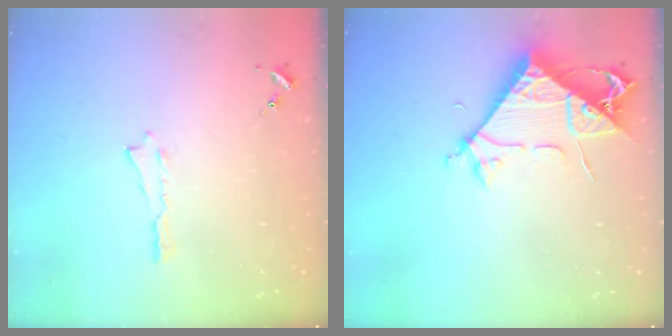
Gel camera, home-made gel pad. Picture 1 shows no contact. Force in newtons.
{"total": 7.7, "press": 7.6, "slide": 0.9}